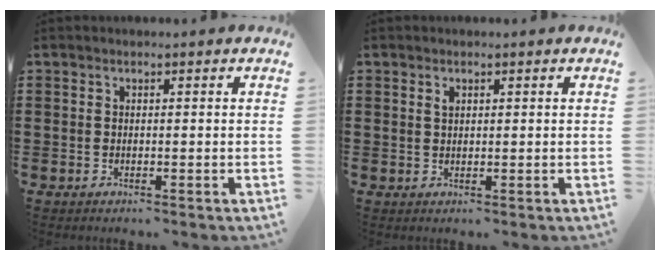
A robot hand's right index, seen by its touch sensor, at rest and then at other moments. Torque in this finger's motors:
{"motor_torque": [0.30, -0.17, 0.02, 0.03]}